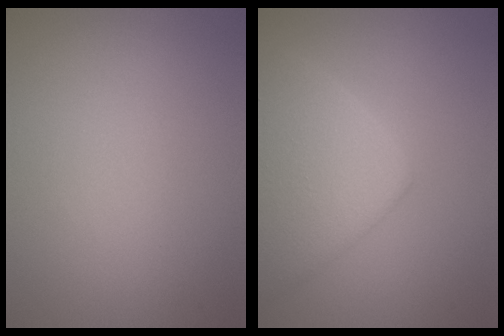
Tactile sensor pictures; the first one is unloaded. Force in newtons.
{"total": 5.9, "press": 5.8, "slide": 0.3}